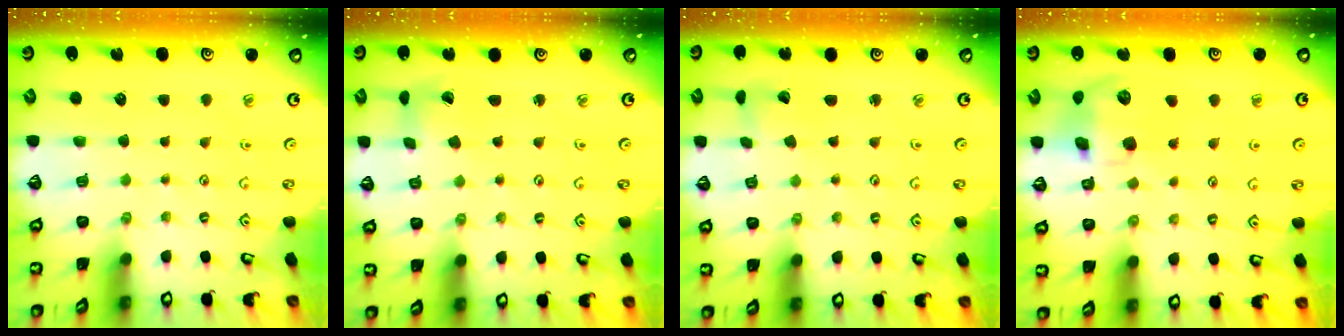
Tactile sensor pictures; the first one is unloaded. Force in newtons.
{"total": 2.1, "press": 2.0, "slide": 0.3}
{"total": 3.0, "press": 3.0, "slide": 0.4}
{"total": 11.7, "press": 11.5, "slide": 2.0}